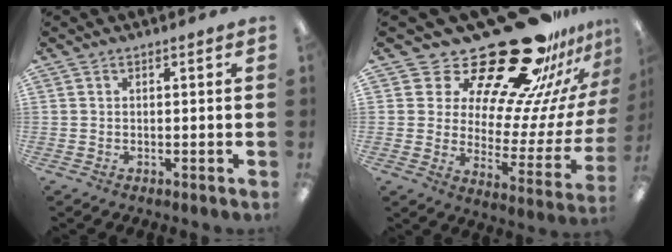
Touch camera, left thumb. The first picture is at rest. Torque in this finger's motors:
{"motor_torque": [0.84, 0.99, 0.03, -0.32, 0.00]}